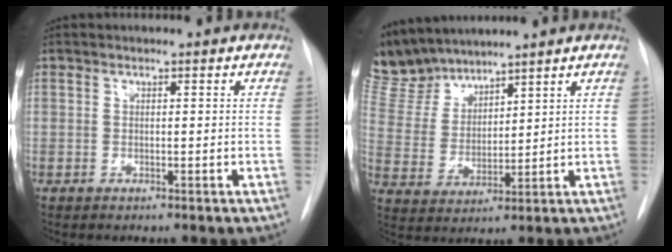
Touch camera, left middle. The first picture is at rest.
{"total": 9.5, "force": [9.0, 2.4, 1.8], "torque": [-0.055, 0.008, 0.198]}